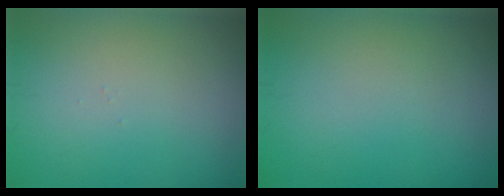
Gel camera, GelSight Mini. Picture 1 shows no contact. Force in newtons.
{"total": 0.0}